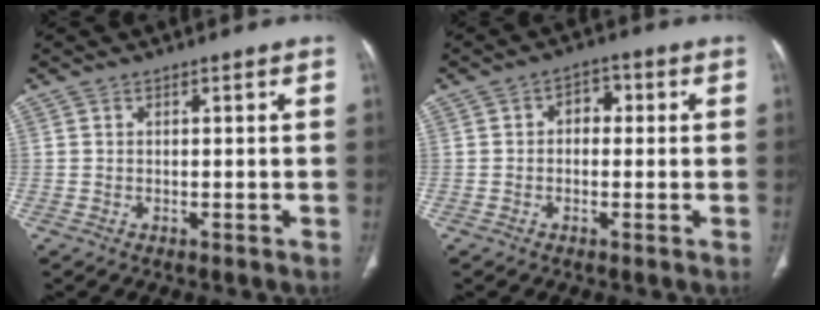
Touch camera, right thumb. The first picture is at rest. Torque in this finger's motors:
{"motor_torque": [-0.18, 0.09, 0.33, -0.45, 0.07]}